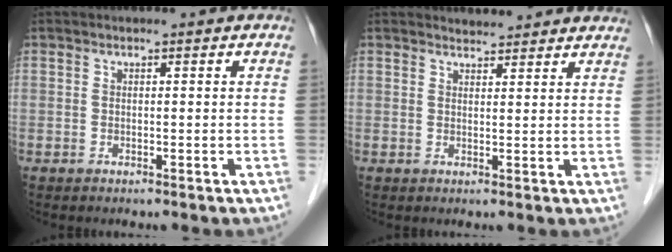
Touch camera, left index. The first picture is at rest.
{"total": 5.5, "force": [5.3, 1.2, 0.7], "torque": [-0.001, 0.011, 0.054]}